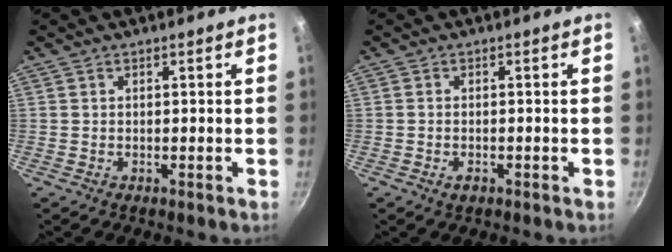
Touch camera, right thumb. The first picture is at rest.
{"total": 1.6, "force": [-0.8, 0.9, 1.1], "torque": [-0.023, 0.001, -0.016]}